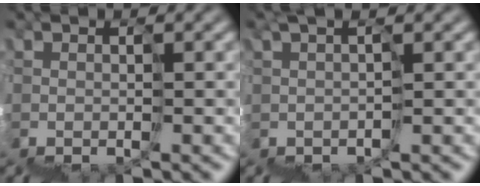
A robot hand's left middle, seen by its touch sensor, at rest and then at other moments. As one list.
[{"total": 1.4, "force": [1.2, 0.0, 0.6], "torque": [-0.024, 0.010, 0.019]}]